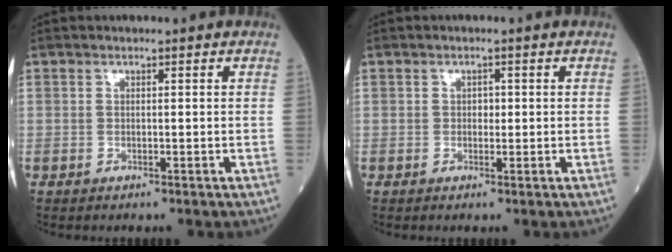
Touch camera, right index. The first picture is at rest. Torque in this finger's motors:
{"motor_torque": [0.10, 0.04, 0.14, 0.02]}